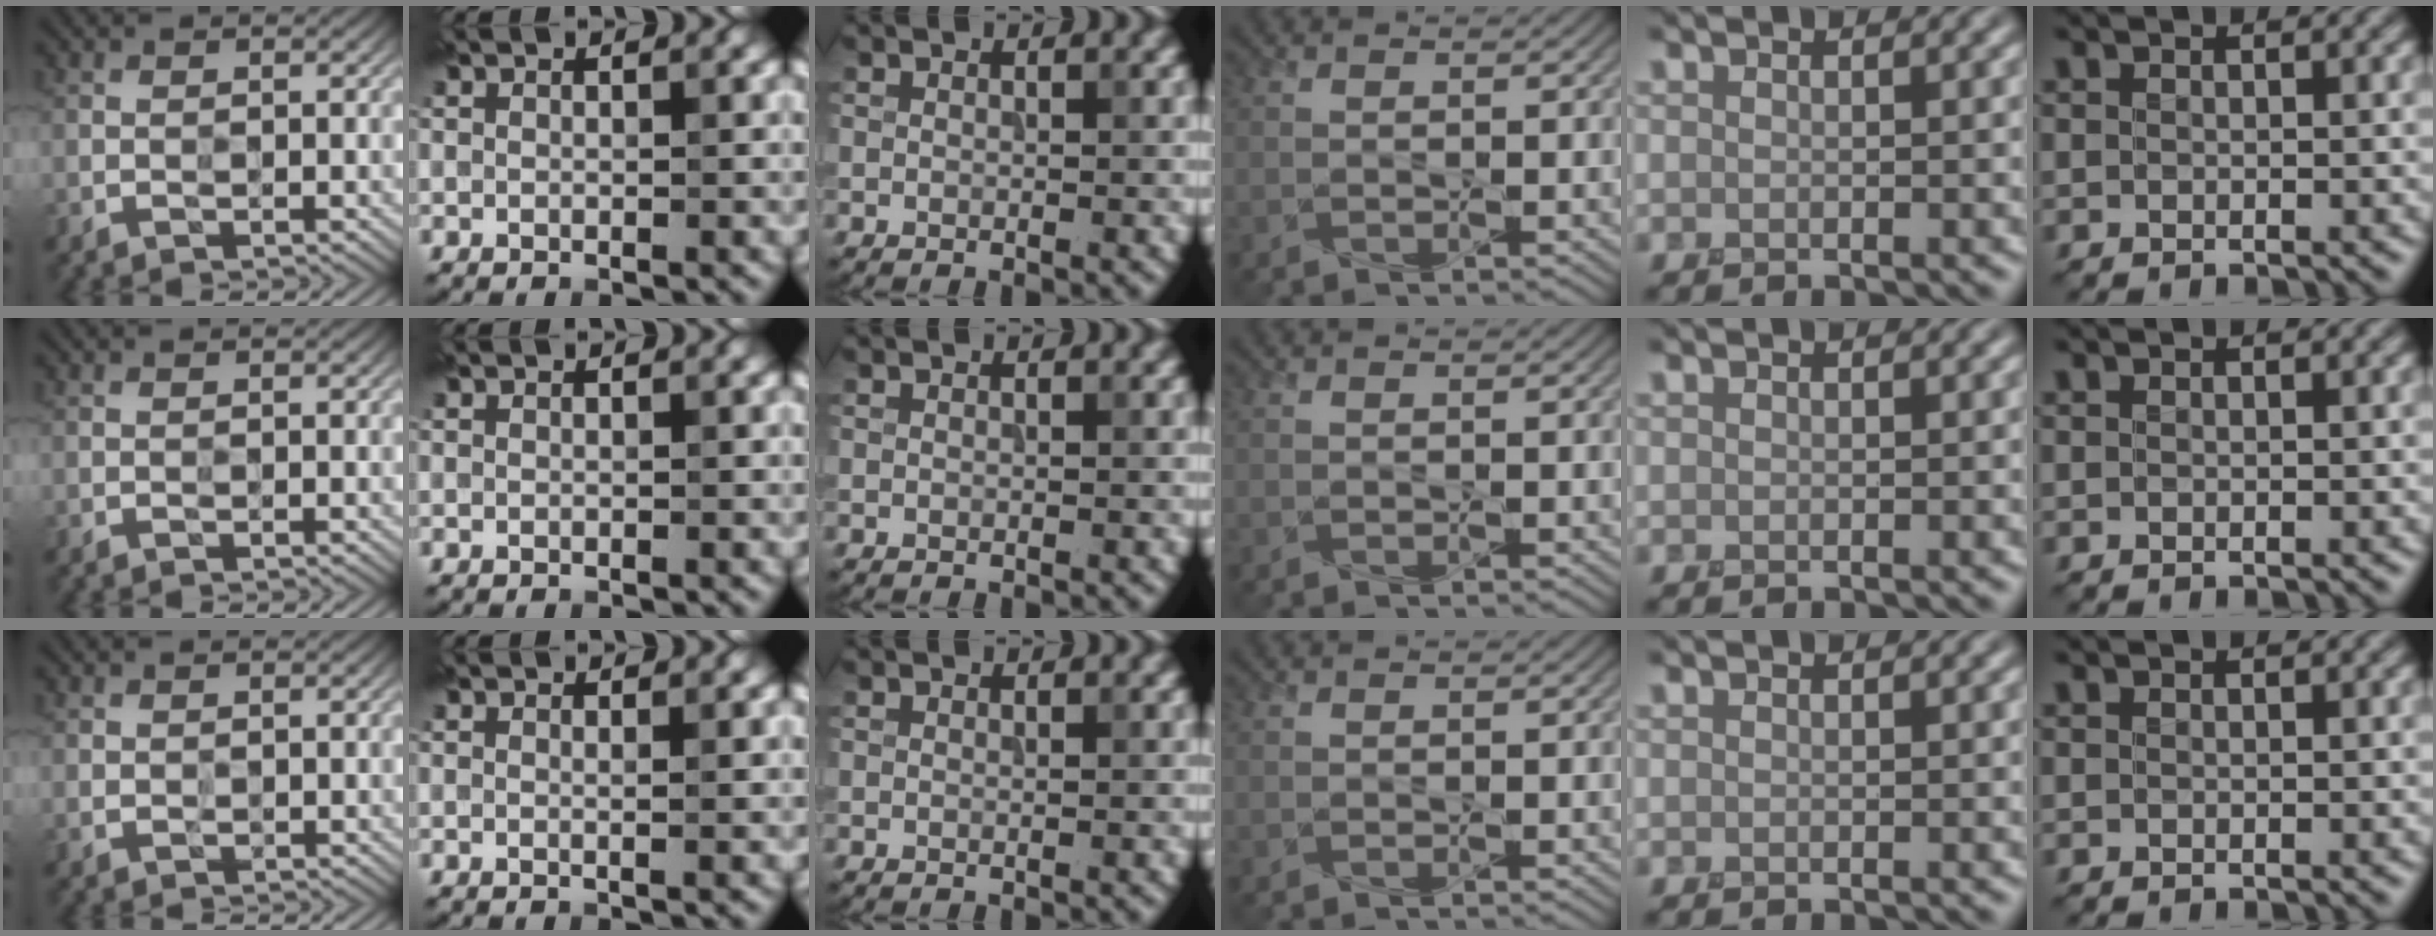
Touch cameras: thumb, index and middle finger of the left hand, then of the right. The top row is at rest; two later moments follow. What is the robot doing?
{"motion": "screw", "object": "spray bottle"}